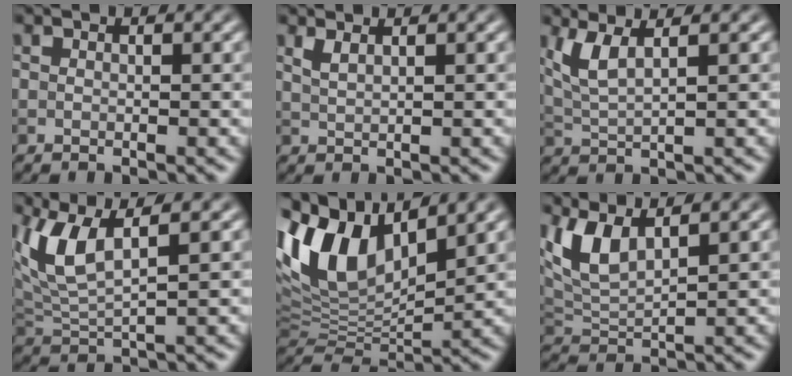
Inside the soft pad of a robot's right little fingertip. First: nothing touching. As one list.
[{"total": 1.4, "force": [0.9, 0.5, 0.9], "torque": [-0.015, 0.001, 0.017]}, {"total": 3.3, "force": [1.6, 0.9, 2.7], "torque": [-0.060, 0.000, 0.036]}, {"total": 5.4, "force": [2.7, 1.7, 4.3], "torque": [-0.107, 0.002, 0.058]}, {"total": 10.3, "force": [4.8, 4.8, 7.8], "torque": [-0.163, 0.012, 0.087]}, {"total": 4.6, "force": [2.6, 1.6, 3.4], "torque": [-0.088, 0.002, 0.055]}]